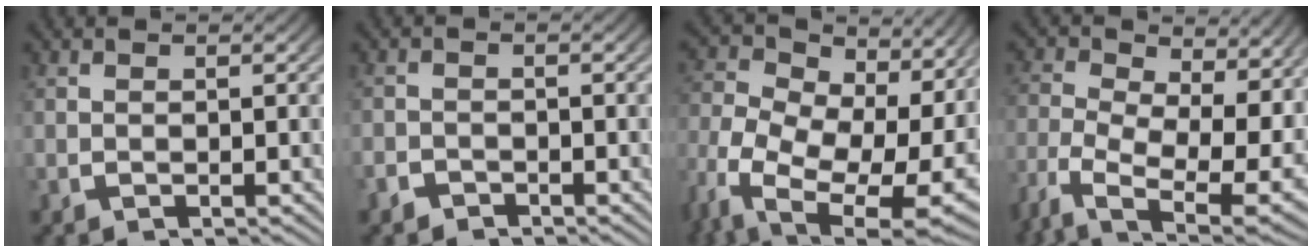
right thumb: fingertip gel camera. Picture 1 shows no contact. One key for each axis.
{"total": 2.2, "fx": -2.0, "fy": 0.6, "fz": -0.5, "tx": -0.005, "ty": -0.014, "tz": -0.033}
{"total": 12.0, "fx": -3.2, "fy": 7.6, "fz": 8.7, "tx": -0.180, "ty": -0.072, "tz": -0.029}
{"total": 9.7, "fx": -3.6, "fy": 5.2, "fz": 7.3, "tx": -0.136, "ty": -0.055, "tz": -0.046}